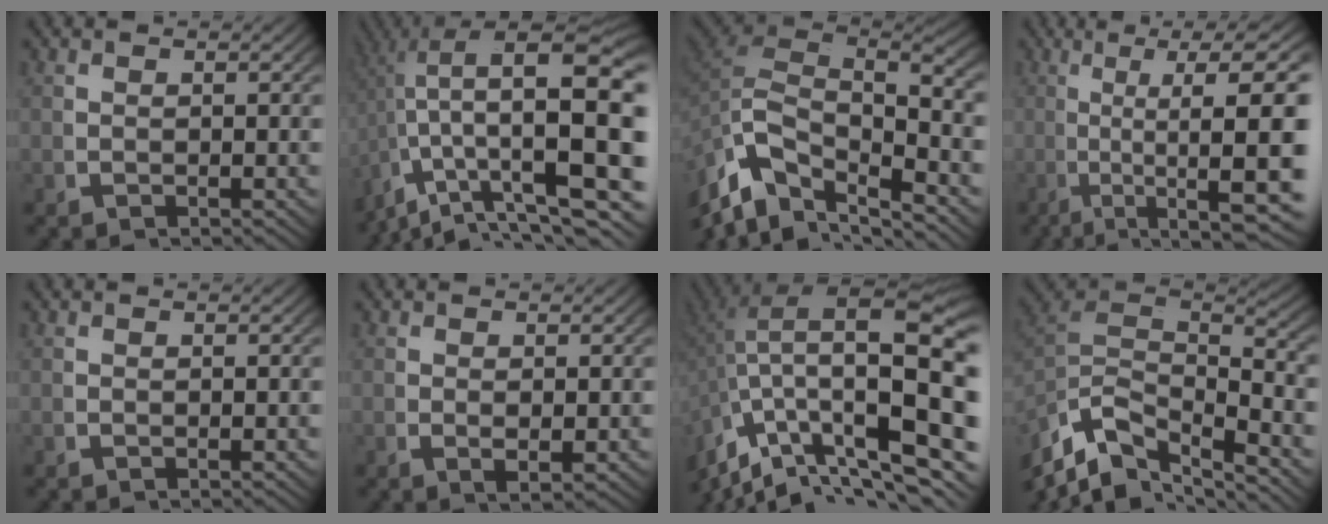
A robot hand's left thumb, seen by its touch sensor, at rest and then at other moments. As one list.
[{"total": 12.3, "force": [-1.6, 5.6, 10.8], "torque": [-0.179, -0.034, 0.000]}, {"total": 12.9, "force": [0.7, 7.9, 10.2], "torque": [-0.211, -0.025, 0.024]}, {"total": 13.3, "force": [1.4, 6.5, 11.5], "torque": [-0.184, -0.019, 0.035]}, {"total": 0.0}, {"total": 1.6, "force": [0.1, 0.9, 1.3], "torque": [-0.030, -0.004, 0.007]}, {"total": 18.0, "force": [-1.0, 10.4, 14.7], "torque": [-0.237, -0.055, 0.010]}, {"total": 10.8, "force": [-0.1, 7.0, 8.2], "torque": [-0.187, -0.035, 0.015]}]